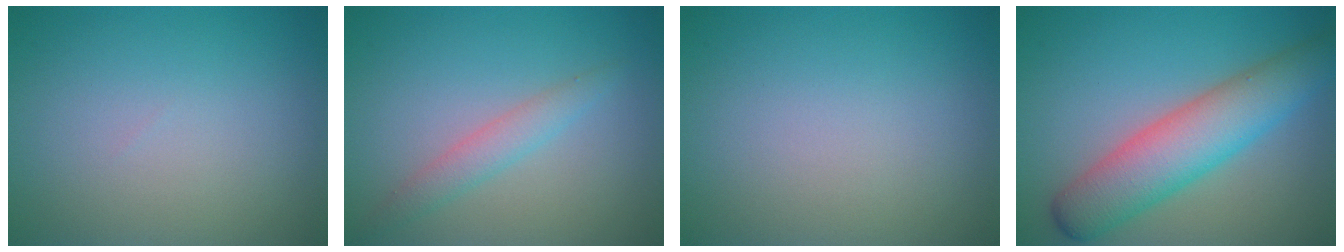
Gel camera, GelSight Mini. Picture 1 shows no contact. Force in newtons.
{"total": 2.0, "press": 2.0, "slide": 0.2}
{"total": 0.0}
{"total": 7.0, "press": 6.9, "slide": 0.2}